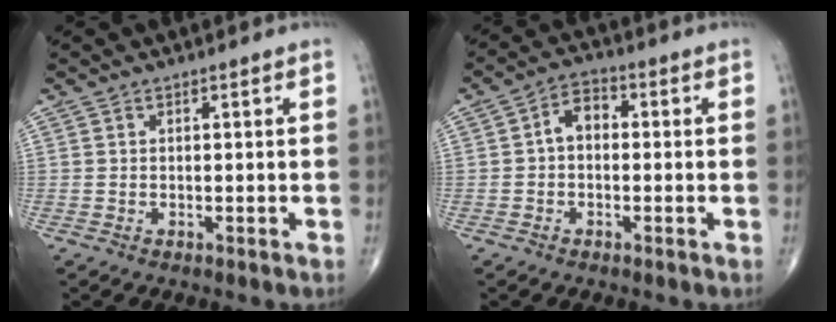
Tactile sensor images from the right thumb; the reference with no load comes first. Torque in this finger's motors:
{"motor_torque": [-0.11, 0.18, 0.06, -0.03, 0.00]}